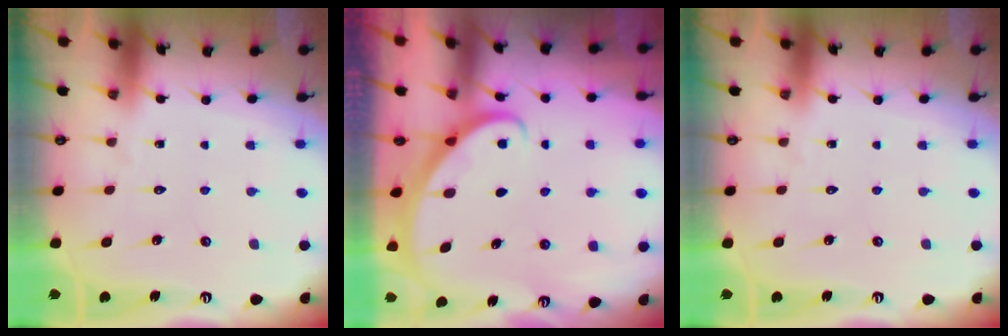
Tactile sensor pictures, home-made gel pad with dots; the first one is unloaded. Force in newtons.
{"total": 2.7, "press": 2.7, "slide": 0.2}
{"total": 0.0}